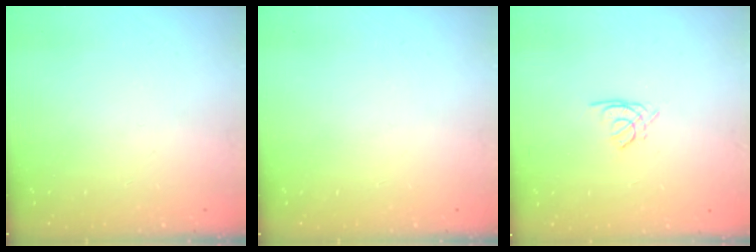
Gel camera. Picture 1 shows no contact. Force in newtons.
{"total": 0.0}
{"total": 1.4, "press": 1.4, "slide": 0.4}